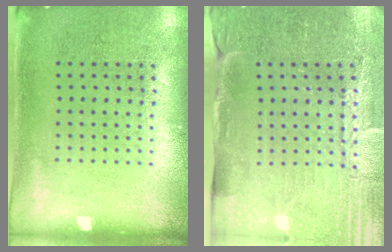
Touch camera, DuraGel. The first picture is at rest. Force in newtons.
{"total": 3.7, "press": 3.7, "slide": 0.3}